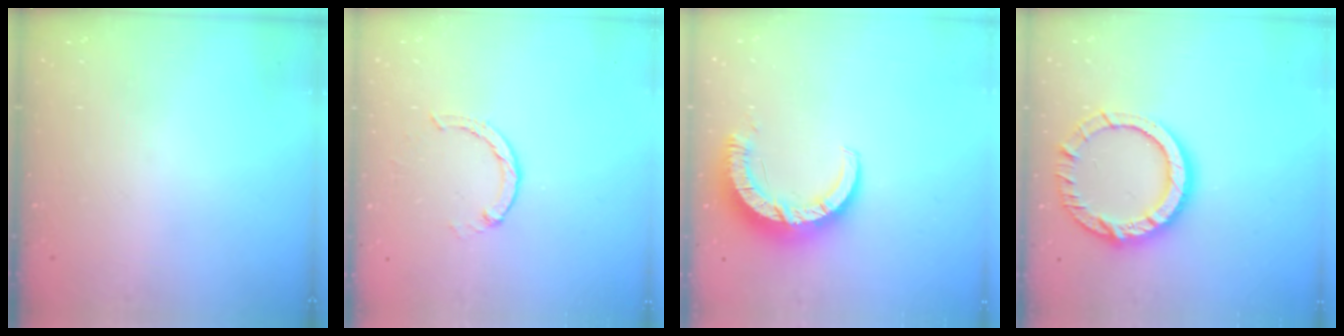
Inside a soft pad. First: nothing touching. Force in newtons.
{"total": 2.0, "press": 2.0, "slide": 0.2}
{"total": 9.0, "press": 9.0, "slide": 0.9}
{"total": 15.1, "press": 15.0, "slide": 1.5}